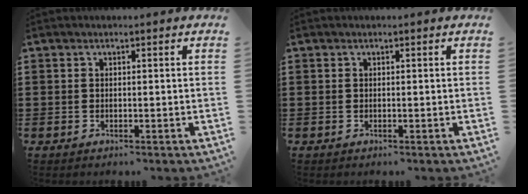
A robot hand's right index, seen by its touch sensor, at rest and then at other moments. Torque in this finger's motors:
{"motor_torque": [0.00, 0.00, 0.00, 0.00]}